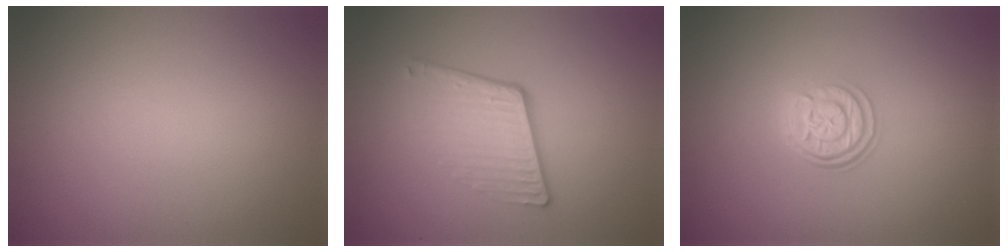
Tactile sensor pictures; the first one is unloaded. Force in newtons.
{"total": 4.1, "press": 2.6, "slide": 3.1}
{"total": 3.1, "press": 2.4, "slide": 2.0}